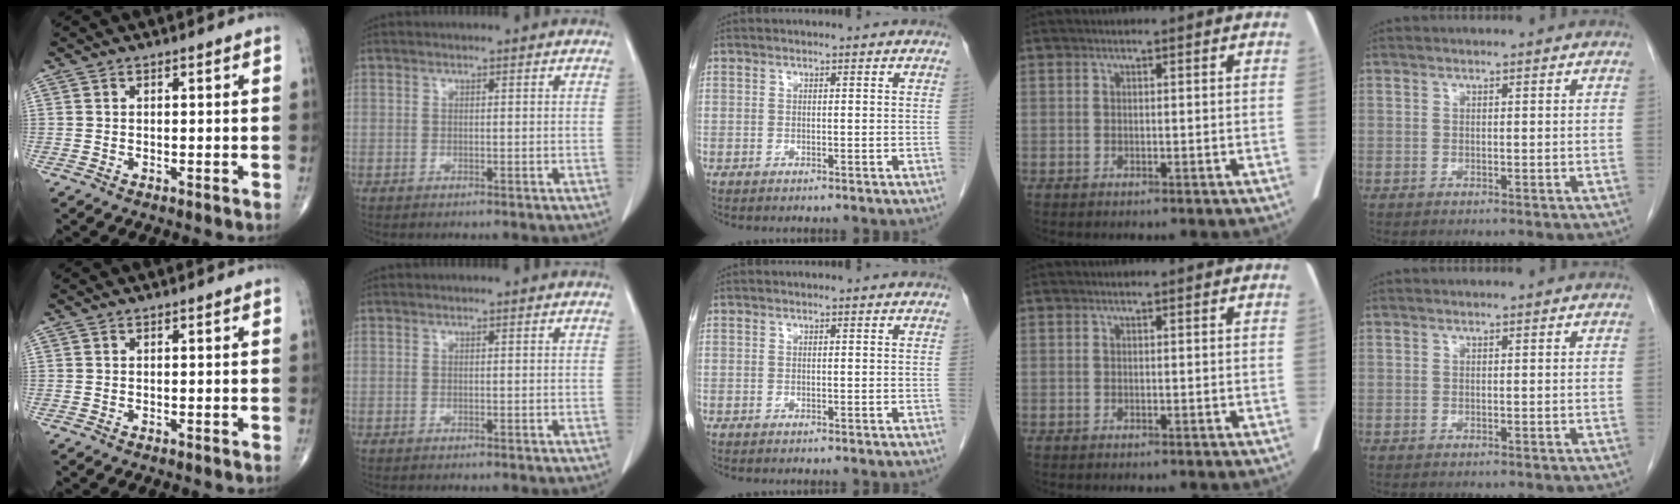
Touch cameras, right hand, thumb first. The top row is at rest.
{}